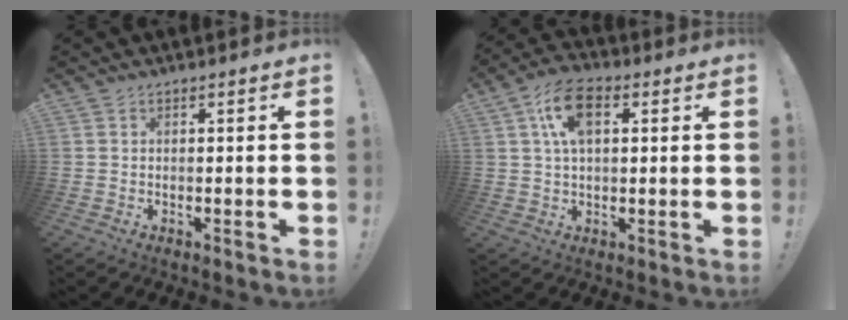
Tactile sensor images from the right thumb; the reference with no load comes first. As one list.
[{"total": 10.4, "force": [3.2, 5.7, 8.1], "torque": [-0.137, 0.004, 0.059]}]